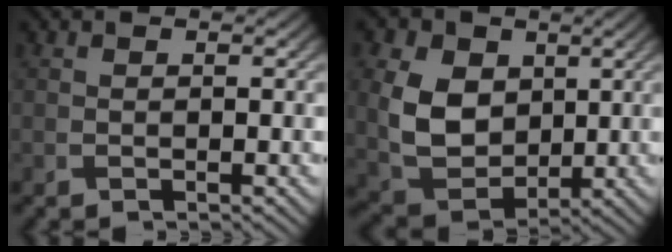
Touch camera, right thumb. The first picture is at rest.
{"total": 9.9, "force": [1.7, 7.5, 6.3], "torque": [-0.160, -0.004, 0.030]}